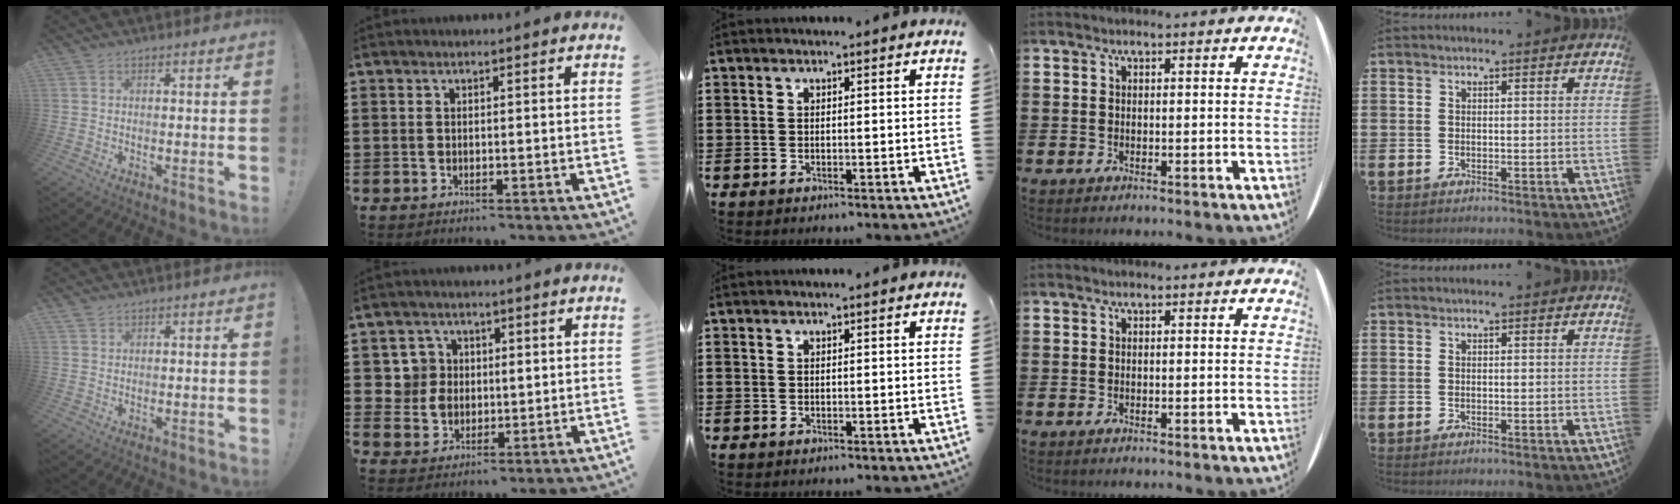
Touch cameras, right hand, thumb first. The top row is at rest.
{"thumb": {"total": 1.2, "force": [1.1, 0.6, 0.0], "torque": [0.004, -0.004, 0.020]}, "index": {"total": 5.3, "force": [1.2, 4.9, 1.4], "torque": [-0.051, 0.017, 0.022]}}